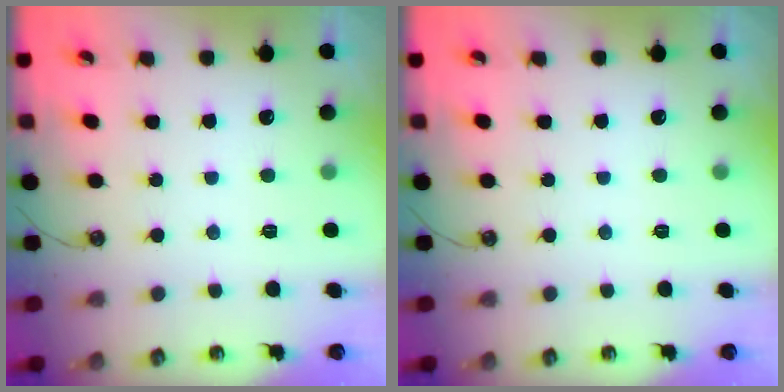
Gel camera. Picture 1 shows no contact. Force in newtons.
{"total": 0.0}